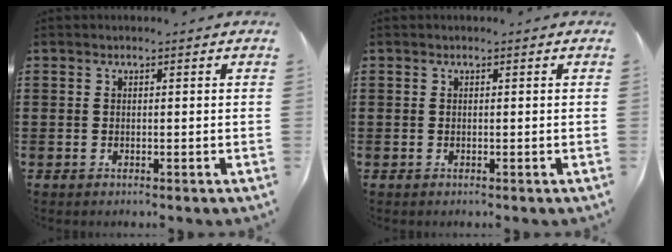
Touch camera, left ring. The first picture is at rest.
{"total": 0.0}